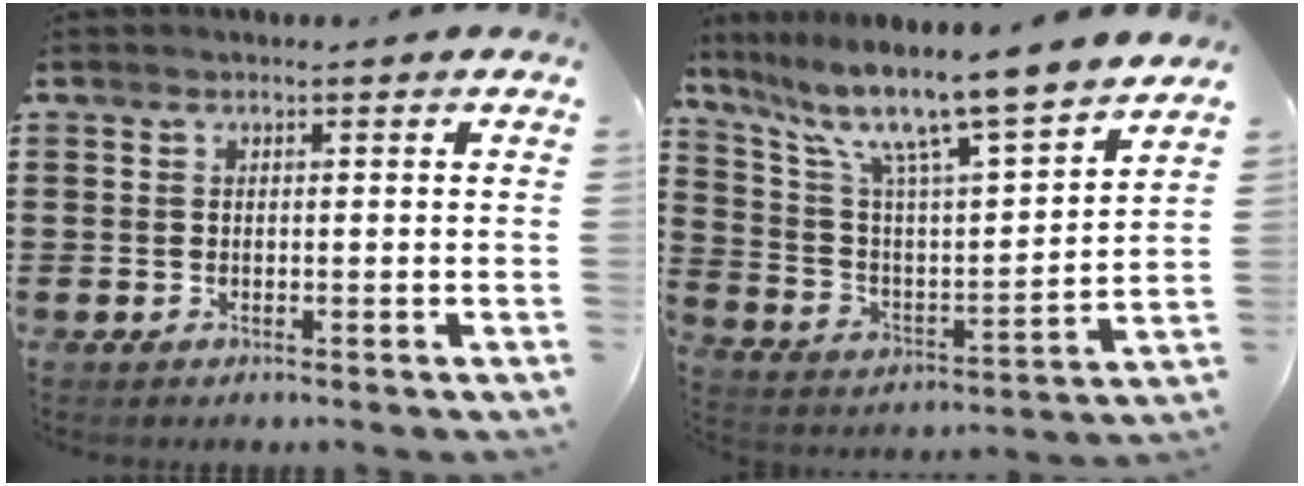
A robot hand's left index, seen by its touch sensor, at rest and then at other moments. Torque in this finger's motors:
{"motor_torque": [2.14, 0.00, 0.87, 0.21]}